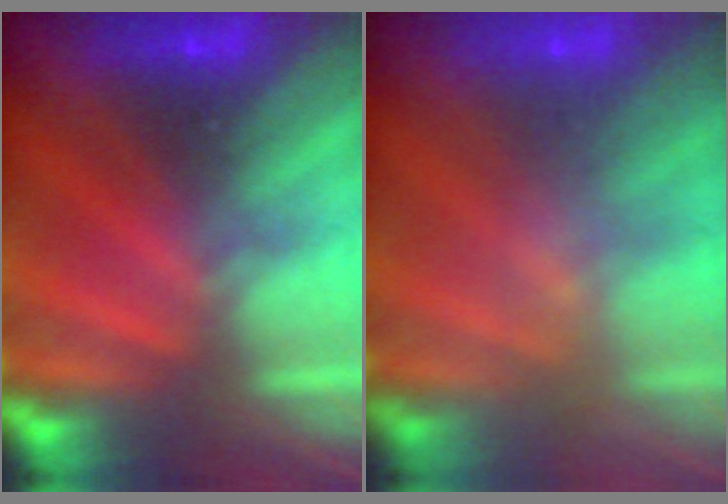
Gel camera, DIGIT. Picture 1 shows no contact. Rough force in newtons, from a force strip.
{"total": 2.3}